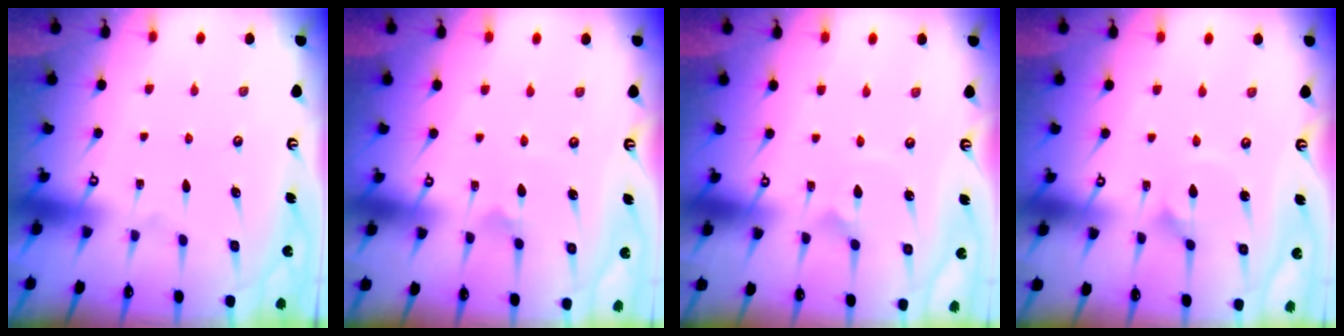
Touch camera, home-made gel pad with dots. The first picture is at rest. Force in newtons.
{"total": 3.9, "press": 3.8, "slide": 0.4}
{"total": 2.3, "press": 2.3, "slide": 0.0}
{"total": 2.0, "press": 2.0, "slide": 0.0}